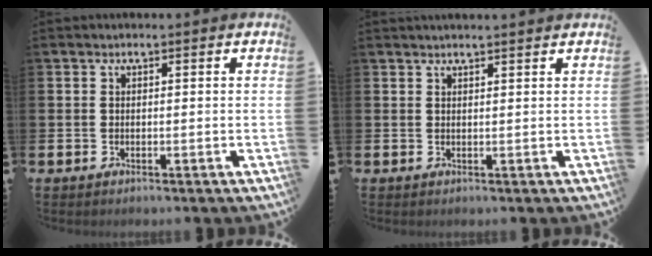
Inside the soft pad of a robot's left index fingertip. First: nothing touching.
{"total": 1.2, "force": [1.1, -0.1, 0.2], "torque": [0.006, -0.005, 0.019]}